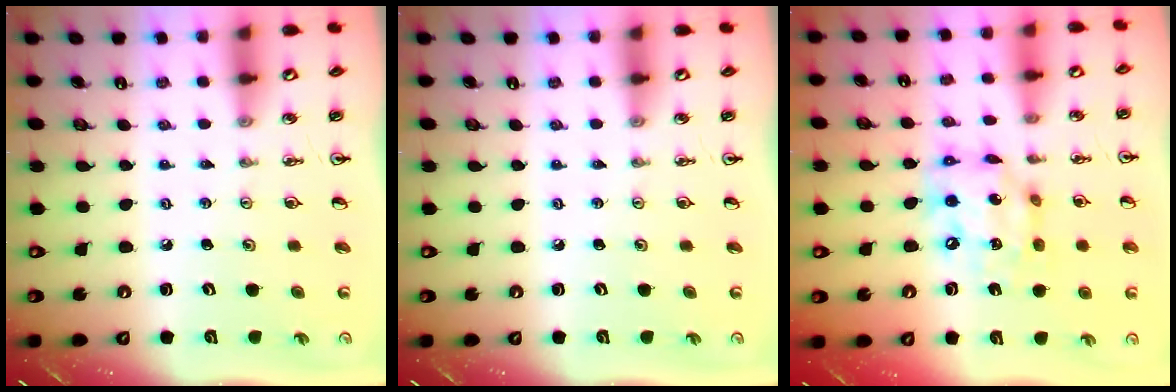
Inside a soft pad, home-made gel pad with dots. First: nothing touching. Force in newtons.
{"total": 0.0}
{"total": 14.0, "press": 13.9, "slide": 1.0}